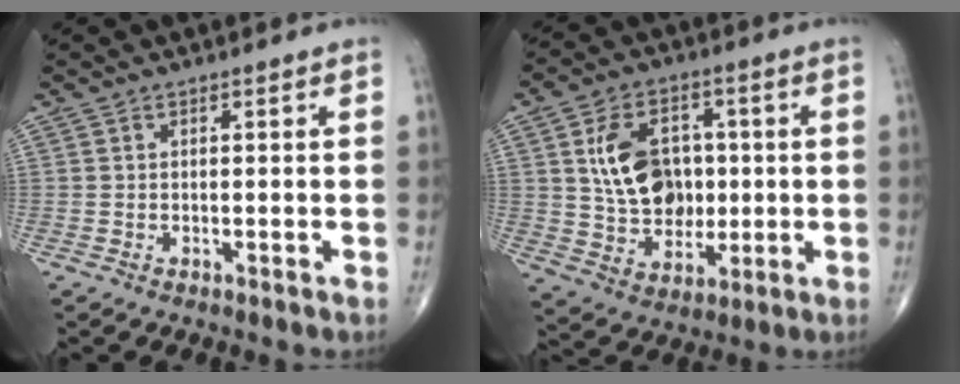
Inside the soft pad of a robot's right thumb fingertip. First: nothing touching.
{"total": 13.9, "force": [1.9, 10.2, 9.3], "torque": [-0.126, -0.001, 0.040]}